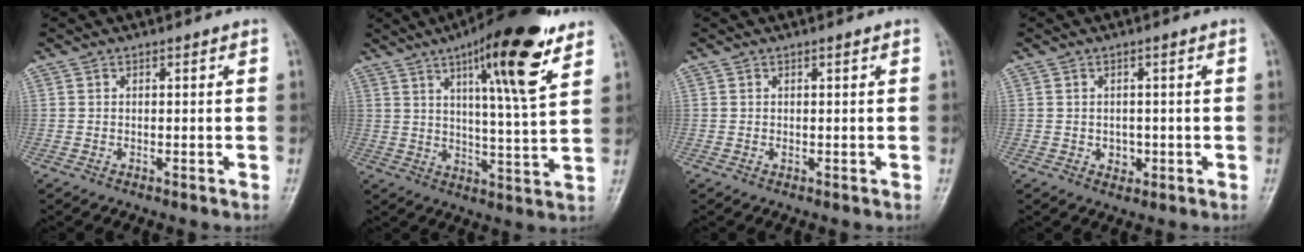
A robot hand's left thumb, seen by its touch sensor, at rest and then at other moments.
{"total": 16.8, "force": [9.2, 2.9, 13.8], "torque": [-0.196, -0.042, 0.139]}
{"total": 0.6, "force": [0.2, 0.2, 0.5], "torque": [-0.007, -0.001, 0.005]}
{"total": 2.2, "force": [-0.4, 1.8, 1.2], "torque": [-0.005, 0.002, -0.002]}